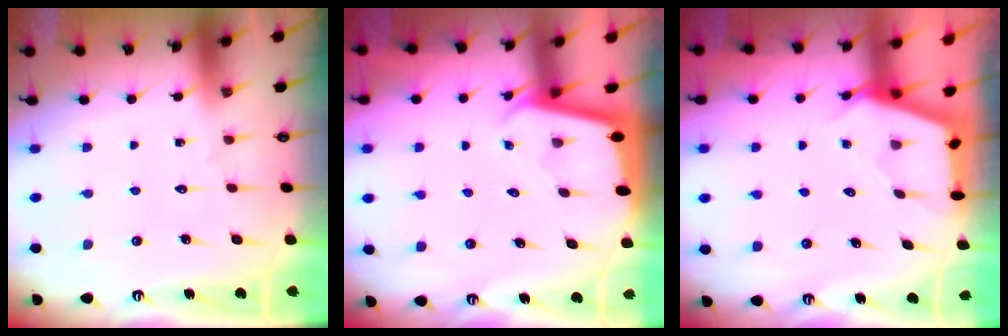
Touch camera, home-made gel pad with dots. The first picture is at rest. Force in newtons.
{"total": 1.8, "press": 1.8, "slide": 0.1}
{"total": 2.9, "press": 2.9, "slide": 0.4}